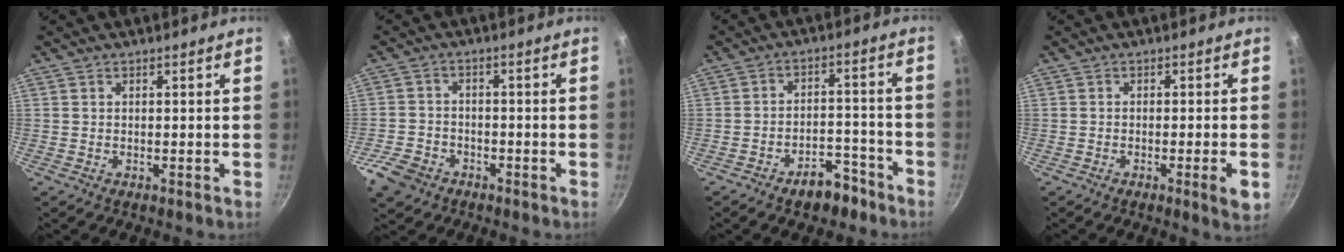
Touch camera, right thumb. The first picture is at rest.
{"total": 6.7, "force": [-3.9, 4.8, 2.6], "torque": [-0.047, 0.031, -0.073]}
{"total": 7.7, "force": [-5.4, 4.0, 3.8], "torque": [-0.029, 0.057, -0.072]}
{"total": 3.9, "force": [-1.4, 0.5, 3.6], "torque": [-0.053, 0.003, -0.021]}